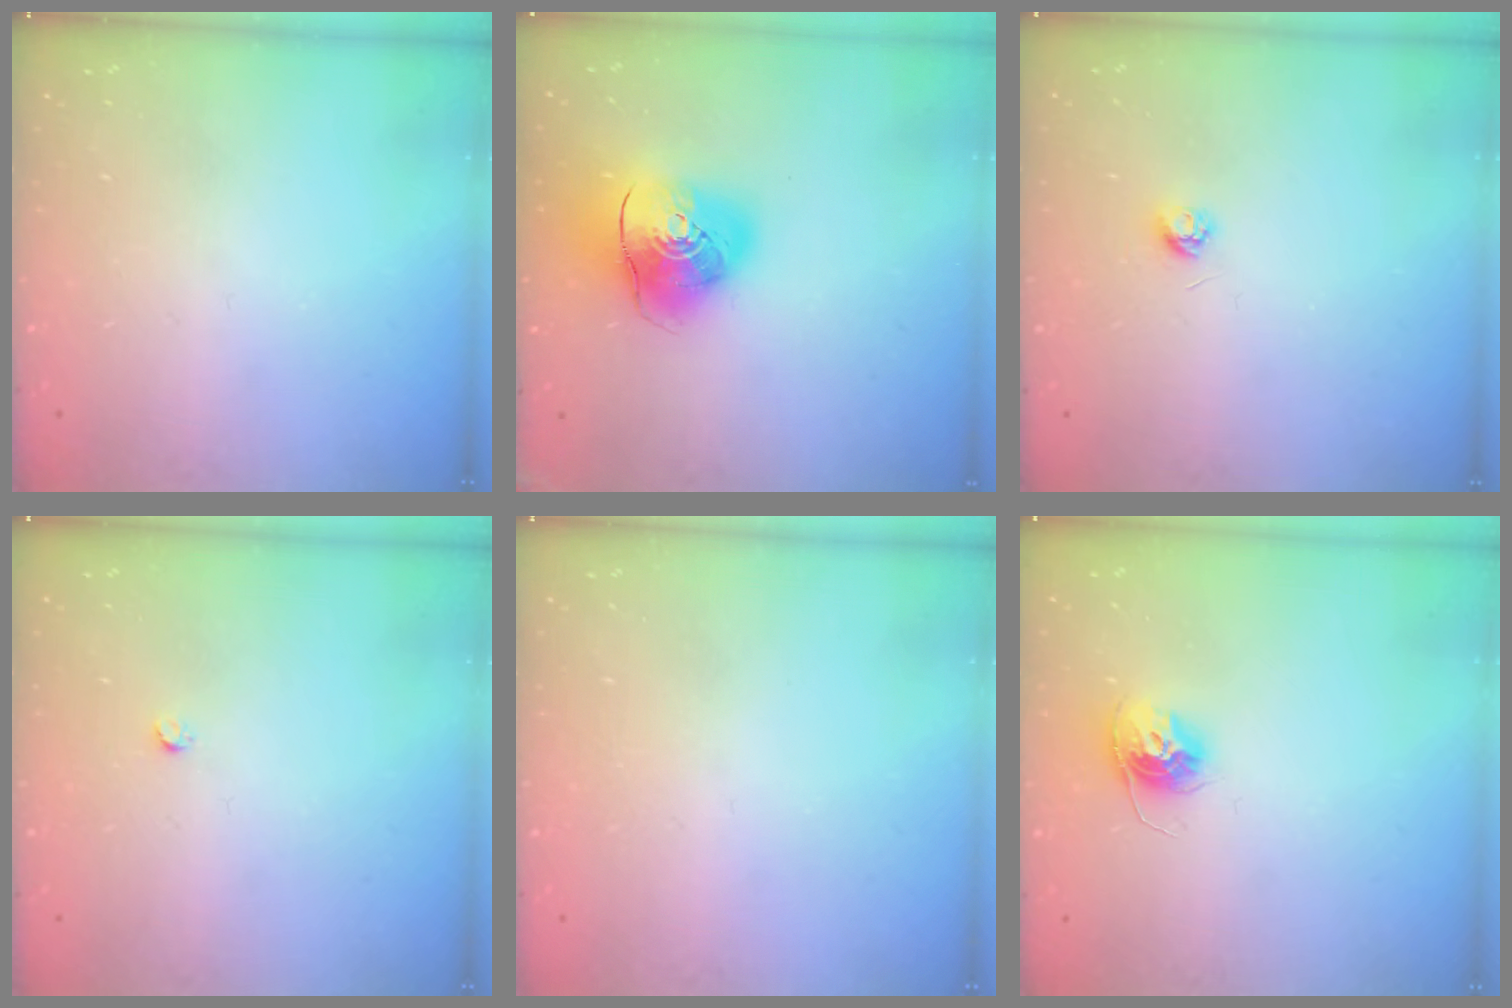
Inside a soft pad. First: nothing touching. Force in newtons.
{"total": 12.8, "press": 12.6, "slide": 2.1}
{"total": 3.7, "press": 3.7, "slide": 0.3}
{"total": 2.4, "press": 2.4, "slide": 0.3}
{"total": 0.7, "press": 0.7, "slide": 0.3}
{"total": 10.5, "press": 10.5, "slide": 0.5}